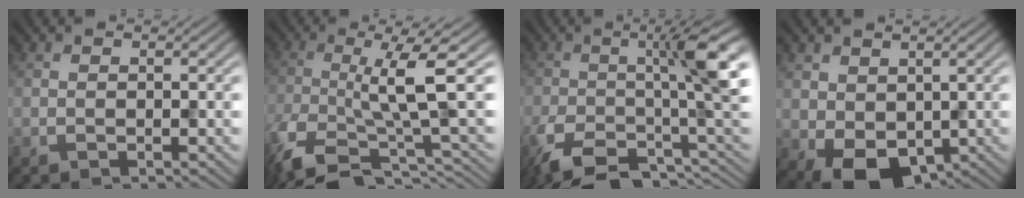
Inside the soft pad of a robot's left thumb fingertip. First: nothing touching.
{"total": 10.6, "force": [-4.3, 2.2, 9.4], "torque": [-0.149, 0.002, -0.085]}
{"total": 11.9, "force": [-5.2, 2.9, 10.3], "torque": [-0.143, -0.004, -0.100]}
{"total": 6.8, "force": [-0.6, 5.0, 4.6], "torque": [-0.106, -0.019, -0.009]}